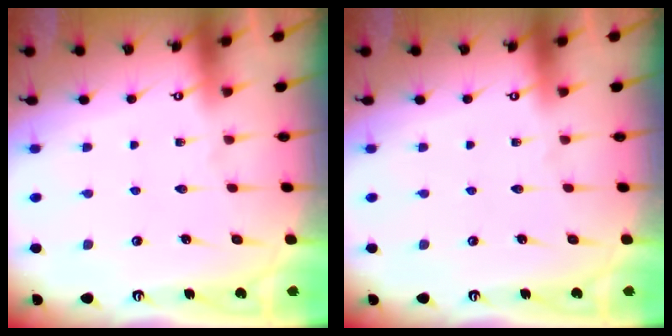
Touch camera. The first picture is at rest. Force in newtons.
{"total": 0.0}